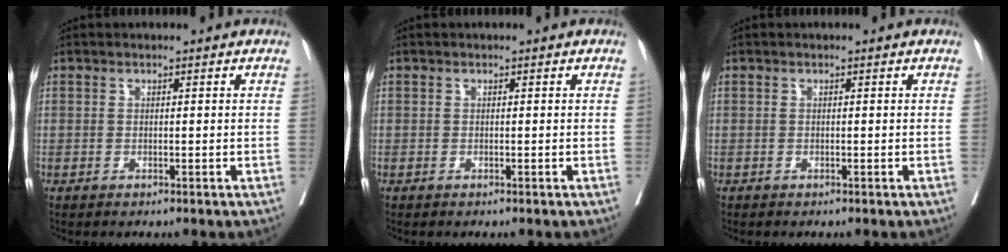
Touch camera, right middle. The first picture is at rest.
{"total": 0.0}
{"total": 0.0}